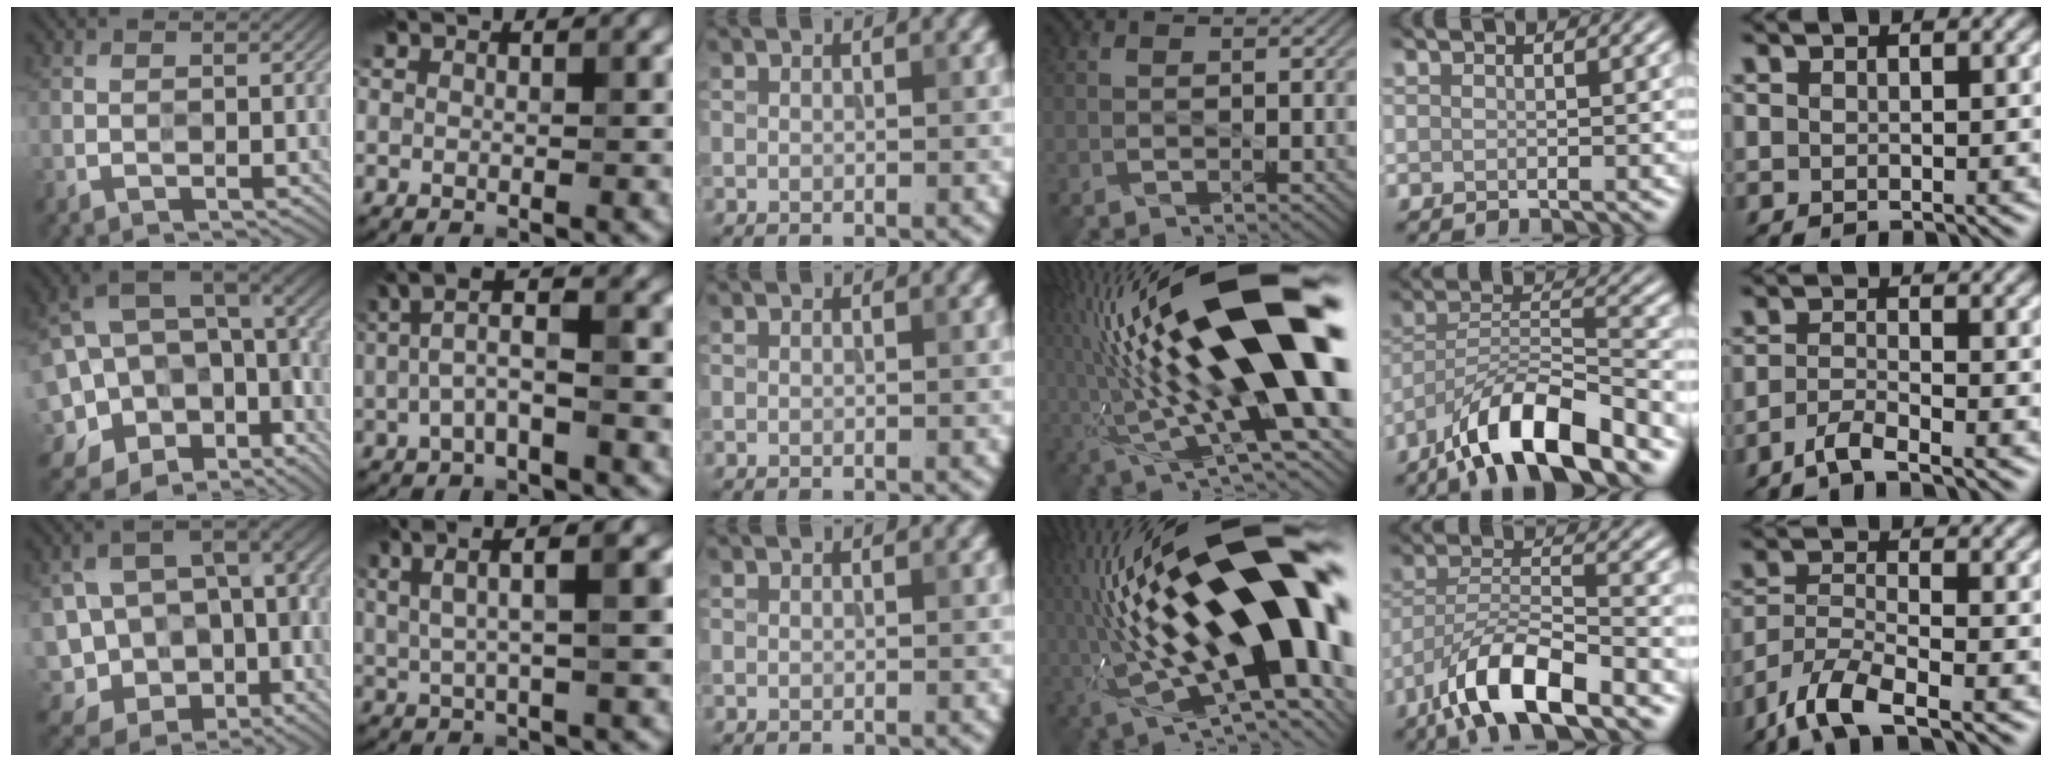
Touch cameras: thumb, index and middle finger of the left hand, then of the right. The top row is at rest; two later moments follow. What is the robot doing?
{"motion": "wipe", "object": "glass cup"}